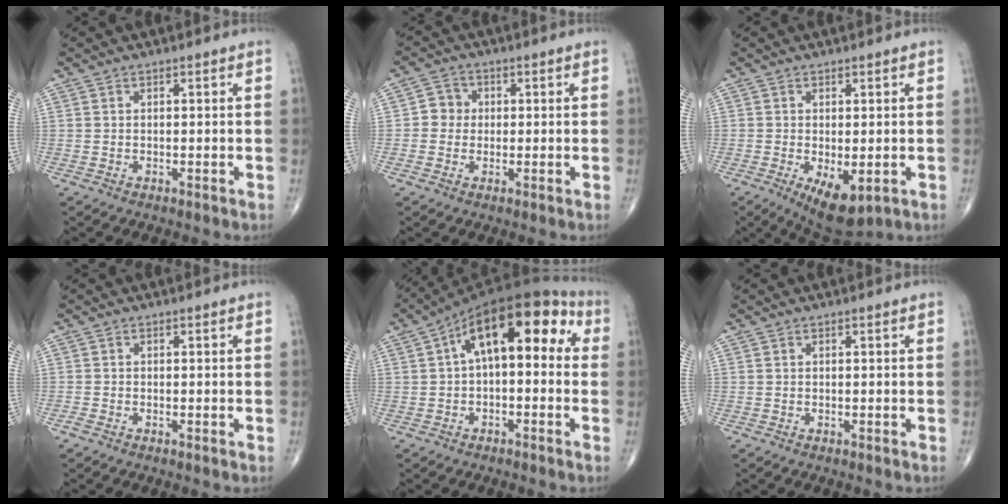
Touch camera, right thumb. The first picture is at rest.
{"total": 3.8, "force": [0.1, 3.6, 1.2], "torque": [0.005, 0.009, -0.007]}
{"total": 7.7, "force": [-2.5, 3.5, 6.4], "torque": [-0.096, -0.013, -0.028]}
{"total": 0.9, "force": [-0.5, 0.2, 0.6], "torque": [-0.017, -0.003, -0.015]}
{"total": 15.9, "force": [2.8, 7.9, 13.5], "torque": [-0.176, 0.050, 0.028]}
{"total": 0.0}